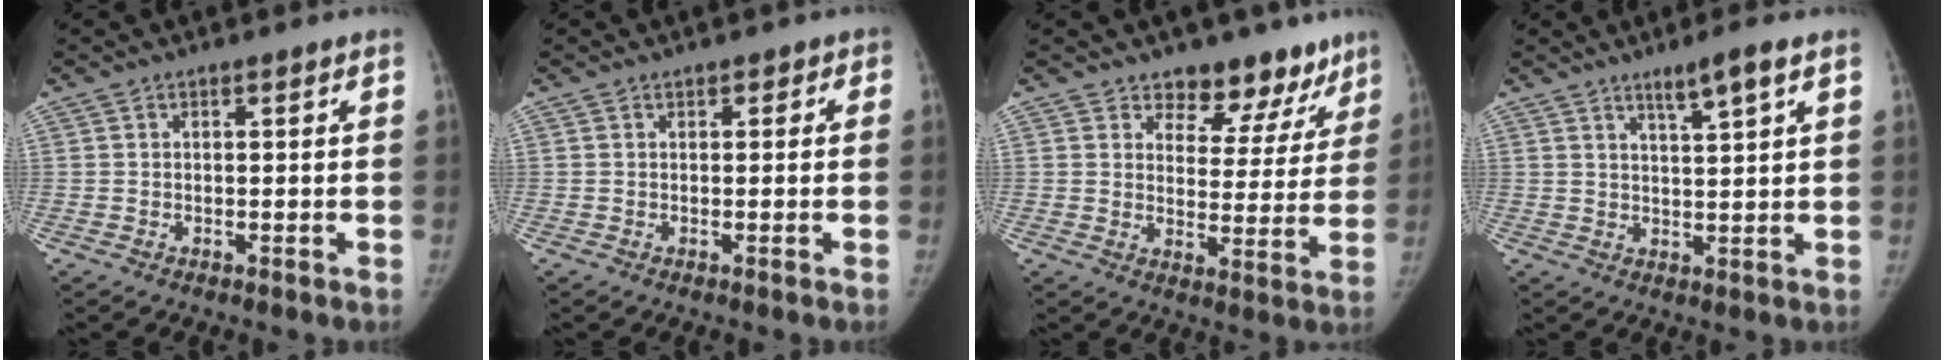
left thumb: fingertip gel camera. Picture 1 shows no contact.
{"total": 1.4, "force": [0.5, 1.2, 0.5], "torque": [0.015, 0.004, -0.002]}
{"total": 11.2, "force": [8.9, 6.2, 3.1], "torque": [0.017, -0.056, 0.108]}
{"total": 5.0, "force": [3.2, 0.4, 3.8], "torque": [-0.062, -0.019, 0.055]}